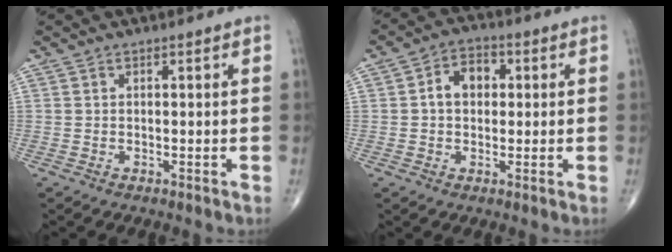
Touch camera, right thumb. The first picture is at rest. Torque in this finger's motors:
{"motor_torque": [0.59, 1.41, 0.26, -0.06, 0.02]}